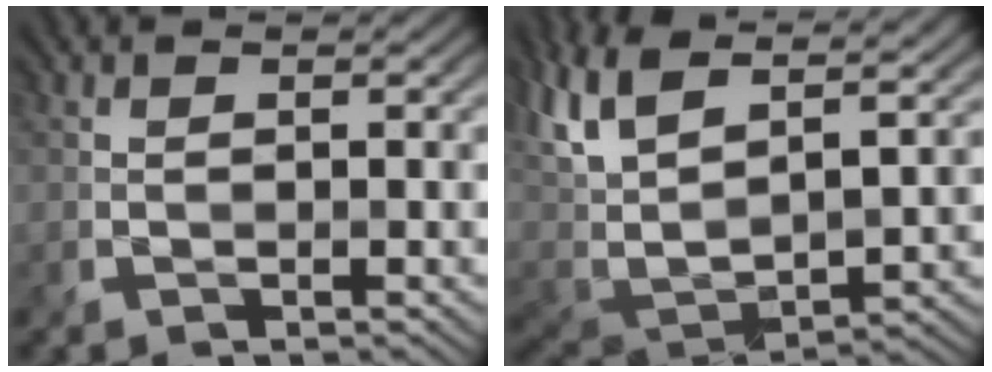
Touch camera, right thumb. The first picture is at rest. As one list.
[{"total": 13.2, "force": [6.5, 5.6, 10.0], "torque": [-0.261, 0.020, 0.118]}]